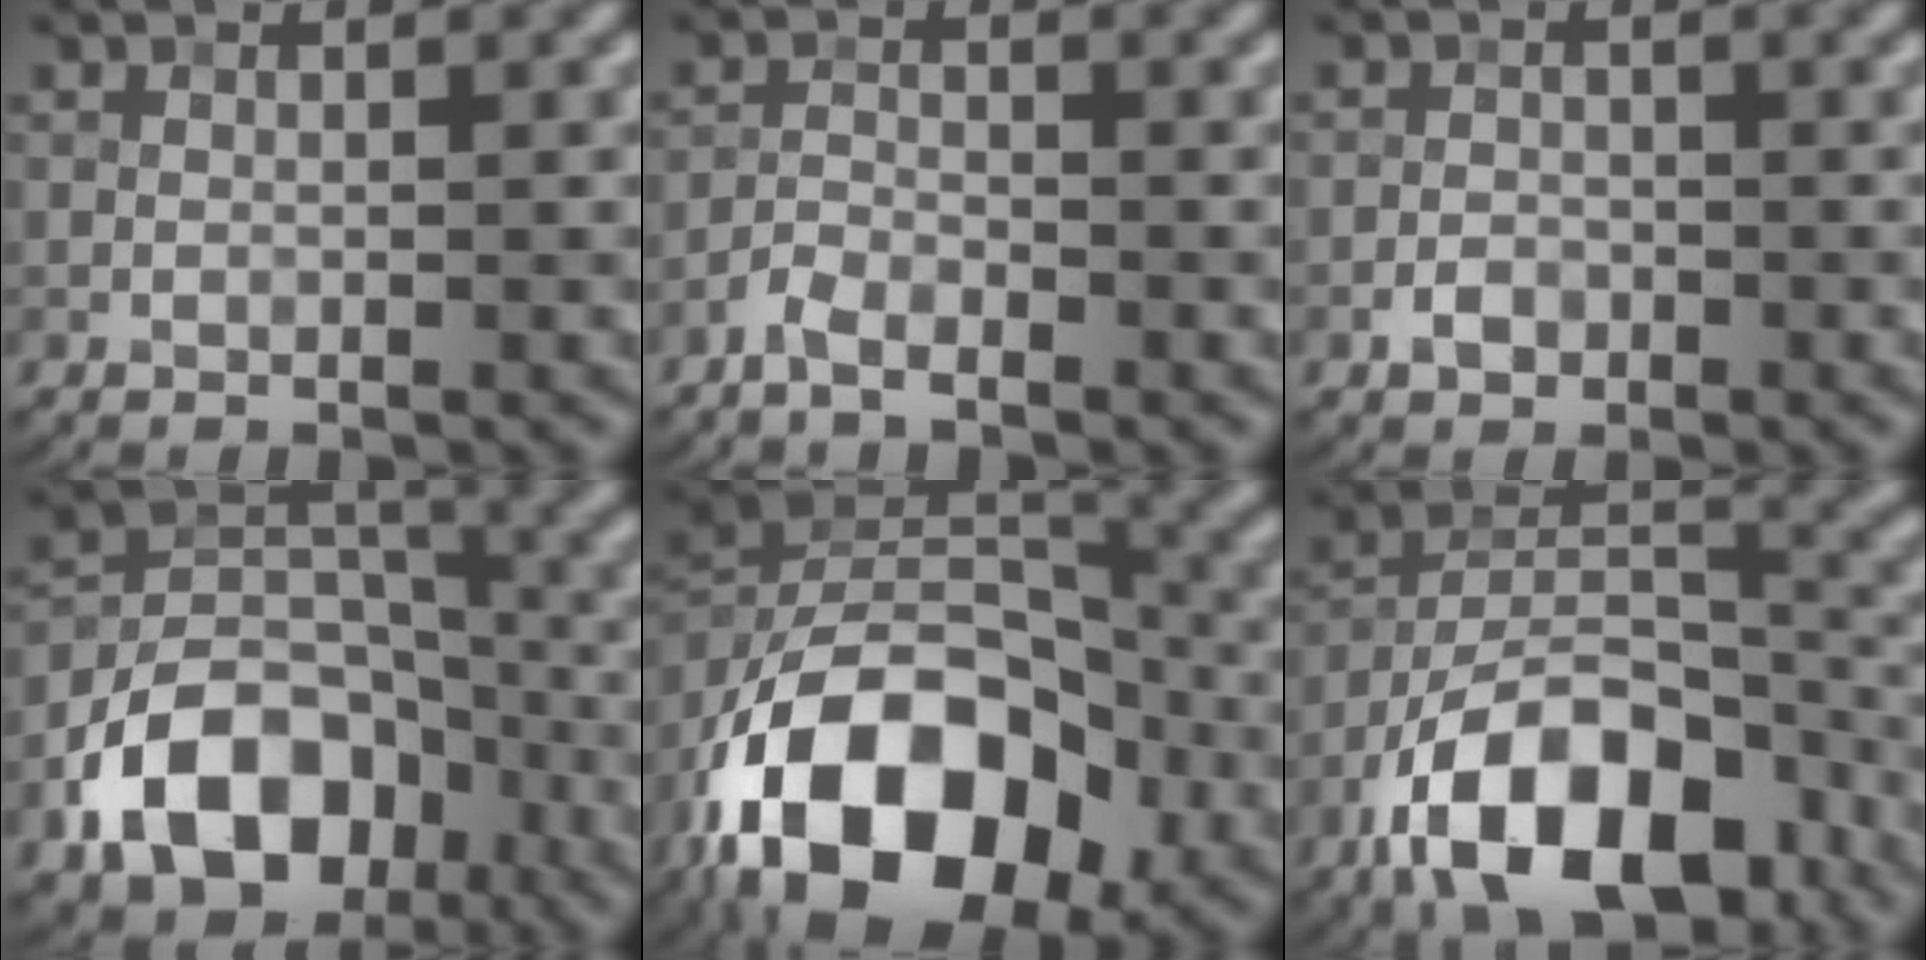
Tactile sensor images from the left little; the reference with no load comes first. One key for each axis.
{"total": 2.1, "fx": -1.9, "fy": 0.3, "fz": 0.8, "tx": -0.016, "ty": 0.006, "tz": -0.041}
{"total": 1.4, "fx": -1.0, "fy": 0.9, "fz": 0.4, "tx": 0.002, "ty": 0.001, "tz": -0.023}
{"total": 10.6, "fx": -5.7, "fy": 6.7, "fz": 6.0, "tx": -0.098, "ty": 0.004, "tz": -0.107}
{"total": 17.5, "fx": -9.1, "fy": 10.0, "fz": 11.2, "tx": -0.185, "ty": 0.006, "tz": -0.165}
{"total": 13.3, "fx": -8.4, "fy": 5.9, "fz": 8.6, "tx": -0.143, "ty": 0.002, "tz": -0.155}